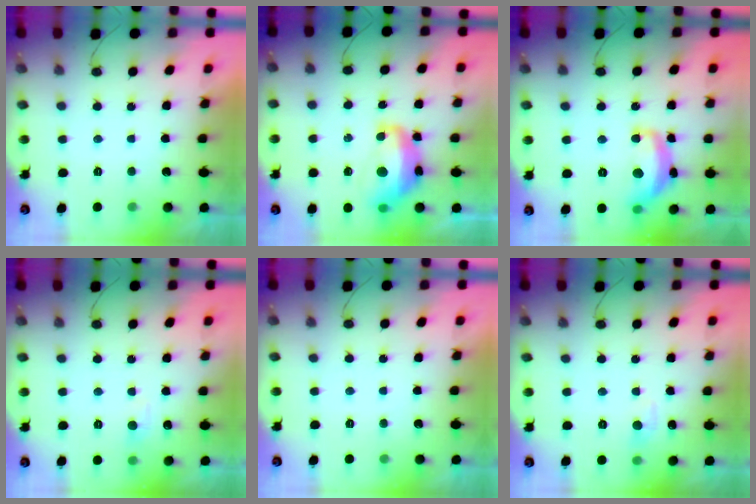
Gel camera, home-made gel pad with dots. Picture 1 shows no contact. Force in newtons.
{"total": 13.7, "press": 13.6, "slide": 1.2}
{"total": 14.5, "press": 14.4, "slide": 1.1}
{"total": 4.9, "press": 4.9, "slide": 0.6}
{"total": 0.0}
{"total": 6.2, "press": 6.2, "slide": 0.8}